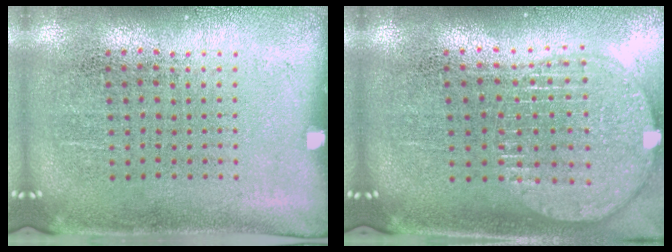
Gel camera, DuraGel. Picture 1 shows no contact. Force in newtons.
{"total": 1.9, "press": 1.6, "slide": 1.0}